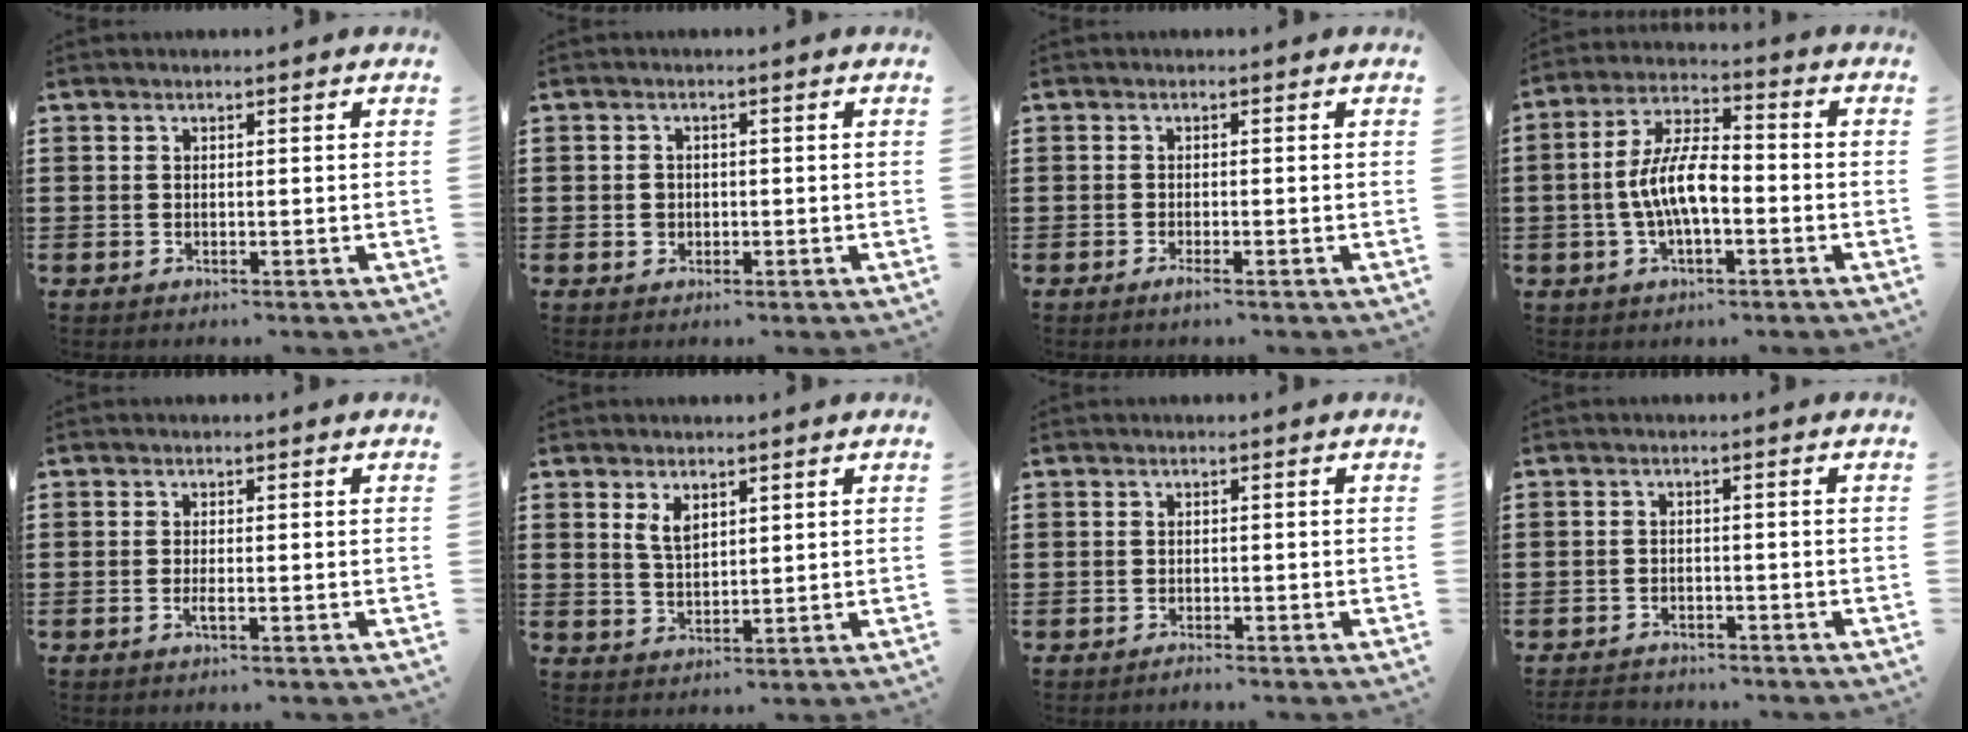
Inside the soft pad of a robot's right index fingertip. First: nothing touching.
{"total": 1.7, "force": [-0.4, 1.5, 0.6], "torque": [-0.015, 0.005, -0.010]}
{"total": 1.0, "force": [-0.8, 0.0, 0.6], "torque": [-0.012, -0.007, -0.014]}
{"total": 8.6, "force": [-1.8, 3.4, 7.7], "torque": [-0.168, -0.001, -0.039]}
{"total": 1.4, "force": [-0.6, 0.1, 1.2], "torque": [-0.031, -0.006, -0.013]}
{"total": 3.2, "force": [1.8, 1.7, 2.1], "torque": [-0.047, 0.004, 0.032]}
{"total": 0.9, "force": [-0.9, 0.1, 0.0], "torque": [-0.001, 0.000, -0.019]}
{"total": 2.1, "force": [-2.0, 0.4, 0.1], "torque": [-0.008, 0.000, -0.043]}